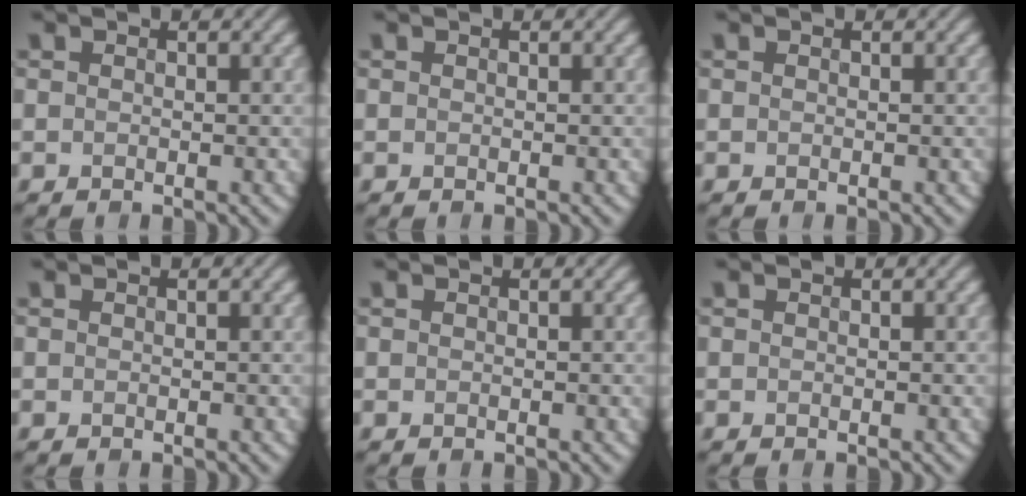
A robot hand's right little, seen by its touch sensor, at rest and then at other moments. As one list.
[{"total": 0.0}, {"total": 0.0}, {"total": 0.0}, {"total": 0.0}, {"total": 0.0}]